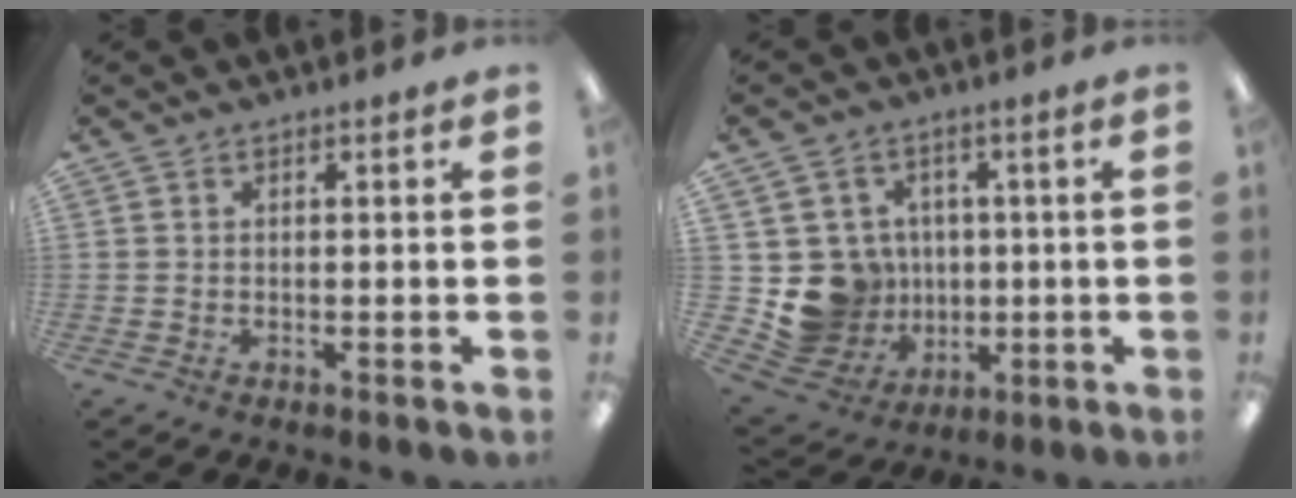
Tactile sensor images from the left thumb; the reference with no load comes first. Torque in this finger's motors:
{"motor_torque": [0.02, 0.06, 0.30, -0.29, 0.03]}